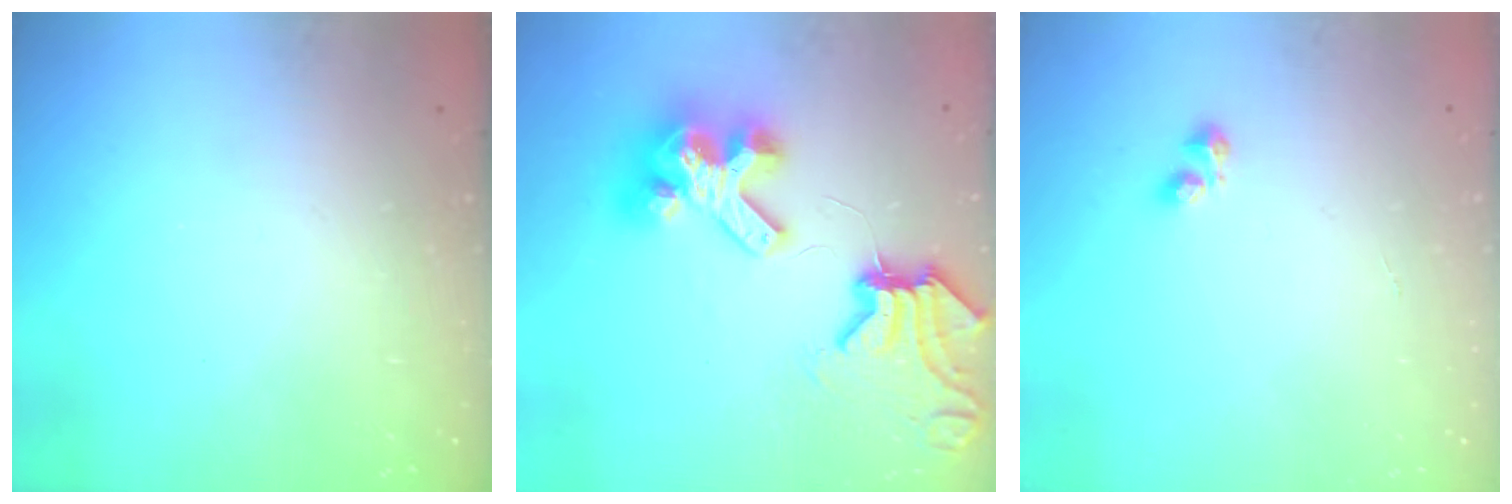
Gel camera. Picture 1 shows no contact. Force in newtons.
{"total": 15.2, "press": 15.1, "slide": 2.0}
{"total": 2.2, "press": 2.1, "slide": 0.6}